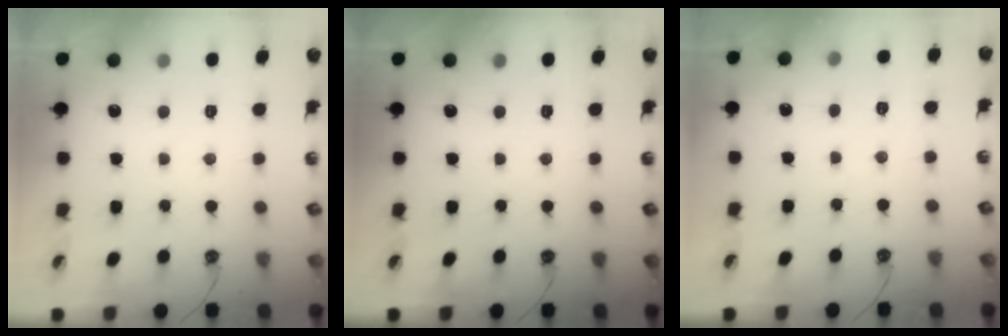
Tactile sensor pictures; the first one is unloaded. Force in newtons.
{"total": 0.0}
{"total": 2.6, "press": 2.6, "slide": 0.3}